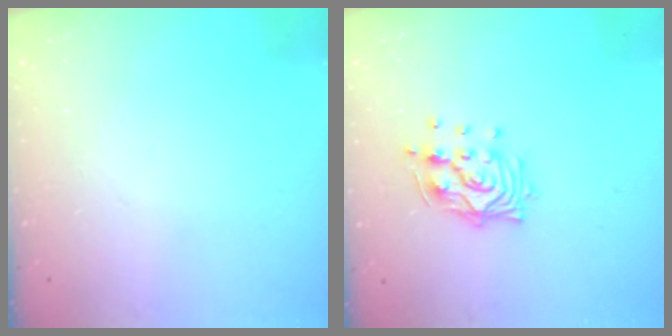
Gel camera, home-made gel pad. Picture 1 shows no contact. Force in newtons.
{"total": 11.7, "press": 11.7, "slide": 0.6}